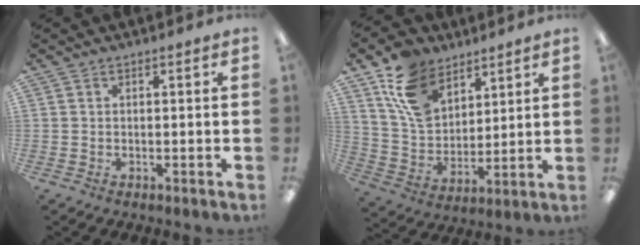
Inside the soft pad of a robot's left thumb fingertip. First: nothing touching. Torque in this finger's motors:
{"motor_torque": [0.30, 0.34, 1.38, -1.39, 0.16]}